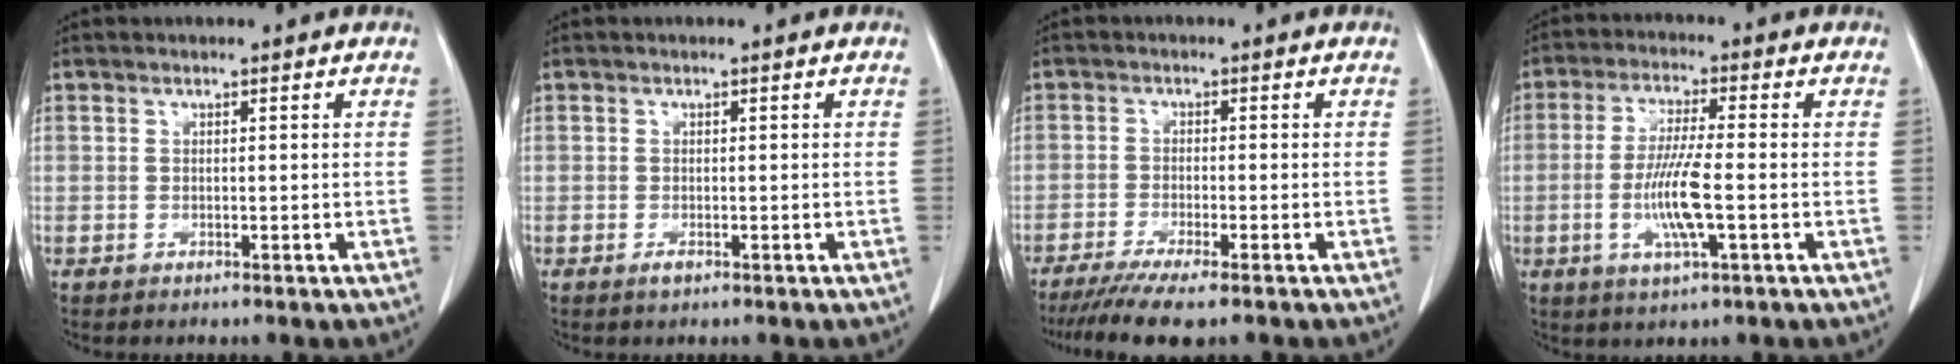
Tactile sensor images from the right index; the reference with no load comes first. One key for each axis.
{"total": 0.9, "fx": -0.5, "fy": 0.4, "fz": 0.6, "tx": -0.011, "ty": -0.001, "tz": -0.006}
{"total": 7.8, "fx": -6.1, "fy": 0.3, "fz": 4.9, "tx": -0.074, "ty": -0.018, "tz": -0.097}
{"total": 8.5, "fx": -1.8, "fy": 0.6, "fz": 8.3, "tx": -0.165, "ty": -0.009, "tz": -0.036}